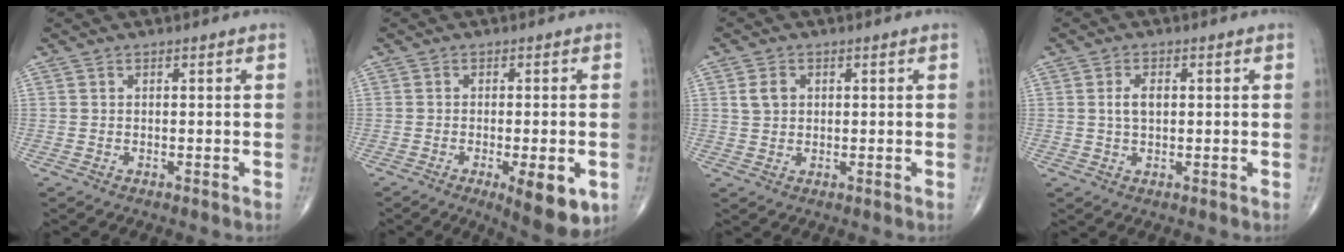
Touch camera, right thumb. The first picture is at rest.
{"total": 9.5, "force": [-3.4, 2.9, 8.4], "torque": [-0.102, -0.008, -0.041]}
{"total": 3.1, "force": [0.8, 2.4, 1.8], "torque": [-0.024, 0.002, 0.018]}
{"total": 3.1, "force": [0.4, 1.8, 2.6], "torque": [-0.047, 0.002, 0.007]}